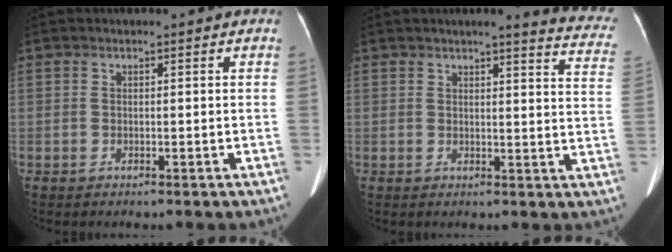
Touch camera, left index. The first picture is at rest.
{"total": 11.2, "force": [10.0, 0.6, 5.0], "torque": [-0.036, -0.057, 0.079]}